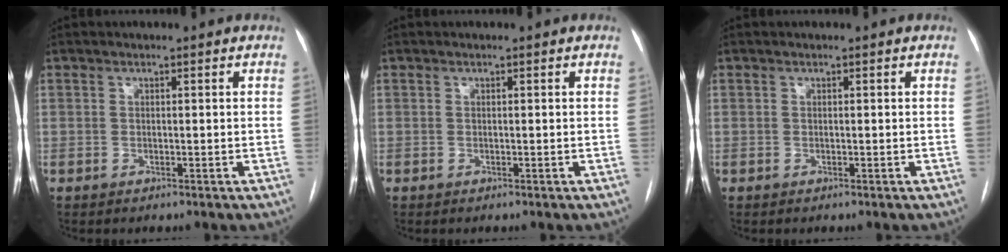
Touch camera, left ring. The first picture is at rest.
{"total": 0.0}
{"total": 0.0}